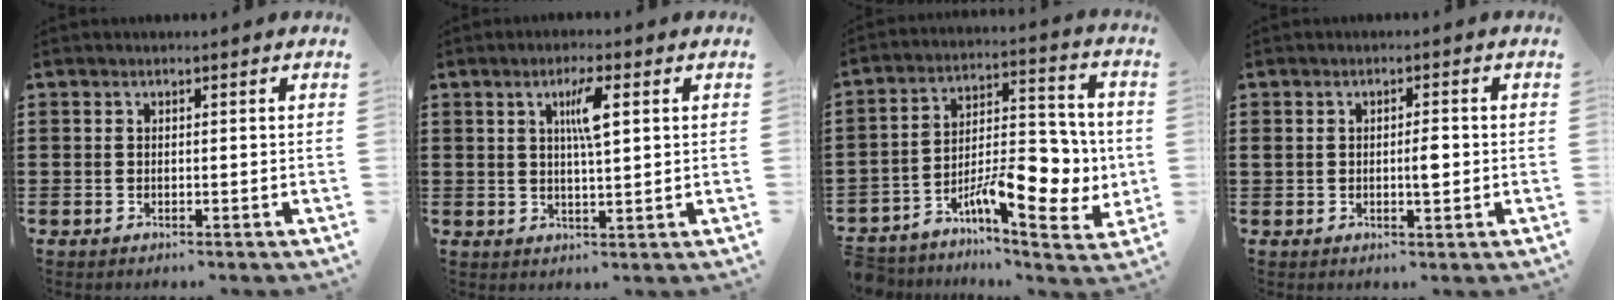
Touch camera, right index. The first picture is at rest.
{"total": 4.9, "force": [1.6, 0.9, 4.6], "torque": [-0.087, 0.006, 0.021]}
{"total": 11.5, "force": [-4.1, 5.3, 9.3], "torque": [-0.141, -0.008, -0.073]}
{"total": 2.9, "force": [-0.1, 1.0, 2.7], "torque": [-0.043, -0.003, -0.004]}